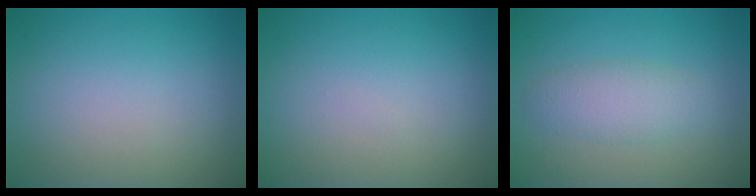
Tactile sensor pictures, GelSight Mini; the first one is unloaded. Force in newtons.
{"total": 0.0}
{"total": 2.7, "press": 2.7, "slide": 0.1}